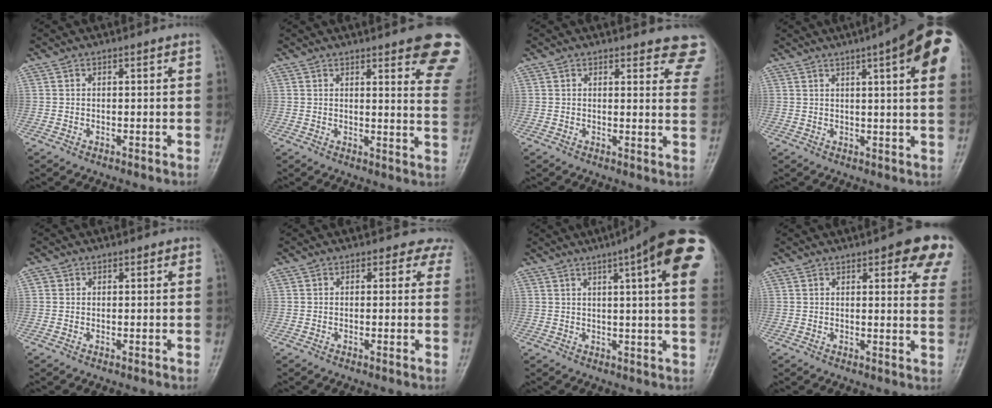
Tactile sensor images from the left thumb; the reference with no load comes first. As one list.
[{"total": 14.0, "force": [9.0, 3.2, 10.2], "torque": [-0.094, -0.045, 0.087]}, {"total": 8.8, "force": [7.9, 2.9, 2.8], "torque": [0.015, -0.037, 0.060]}, {"total": 17.3, "force": [7.6, 3.2, 15.2], "torque": [-0.195, 0.001, 0.090]}, {"total": 1.0, "force": [0.3, 1.0, 0.2], "torque": [0.008, 0.000, 0.001]}, {"total": 3.0, "force": [2.3, 2.0, 0.1], "torque": [0.030, -0.010, 0.001]}, {"total": 20.9, "force": [9.3, 3.6, 18.4], "torque": [-0.218, 0.002, 0.107]}, {"total": 12.8, "force": [7.2, 3.9, 9.9], "torque": [-0.083, -0.025, 0.072]}]